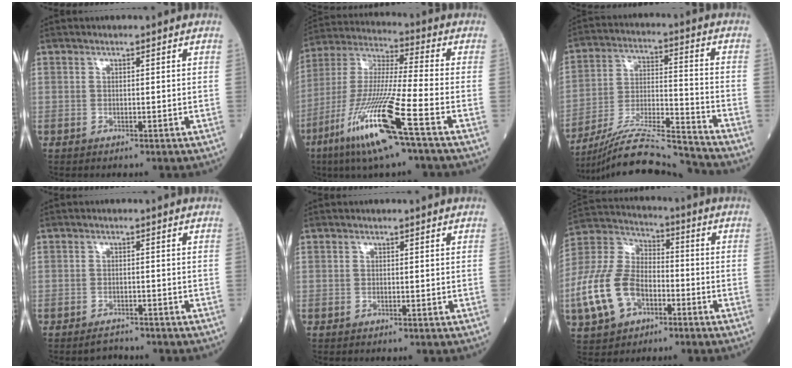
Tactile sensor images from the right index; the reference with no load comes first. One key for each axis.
{"total": 17.3, "fx": -8.5, "fy": -0.3, "fz": 15.0, "tx": -0.326, "ty": -0.040, "tz": -0.168}
{"total": 15.3, "fx": -14.7, "fy": -1.7, "fz": 3.8, "tx": -0.071, "ty": 0.012, "tz": -0.261}
{"total": 1.7, "fx": -1.6, "fy": 0.4, "fz": -0.2, "tx": 0.001, "ty": -0.004, "tz": -0.024}
{"total": 0.0}
{"total": 13.9, "fx": -5.0, "fy": 8.8, "fz": 9.6, "tx": -0.236, "ty": 0.013, "tz": -0.094}